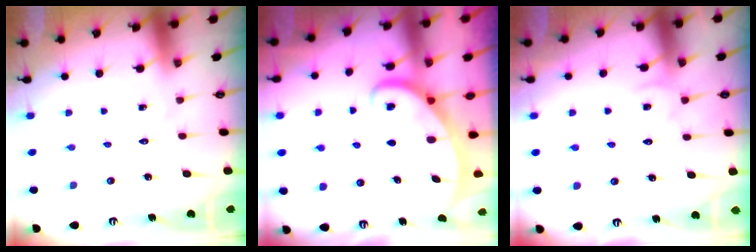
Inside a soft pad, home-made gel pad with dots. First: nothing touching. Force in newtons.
{"total": 2.5, "press": 2.5, "slide": 0.3}
{"total": 2.9, "press": 2.8, "slide": 0.3}